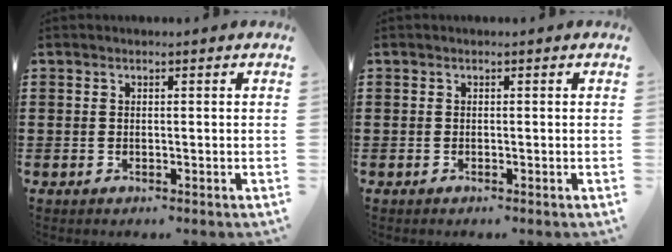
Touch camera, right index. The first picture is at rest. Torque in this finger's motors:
{"motor_torque": [-0.01, -0.01, -0.01, -0.03]}